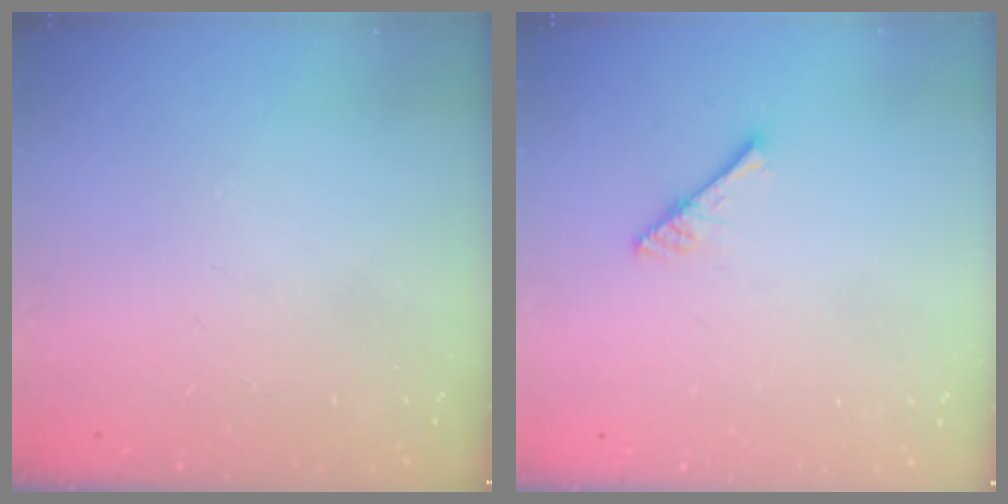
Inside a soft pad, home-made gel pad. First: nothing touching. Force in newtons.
{"total": 2.9, "press": 2.9, "slide": 0.2}